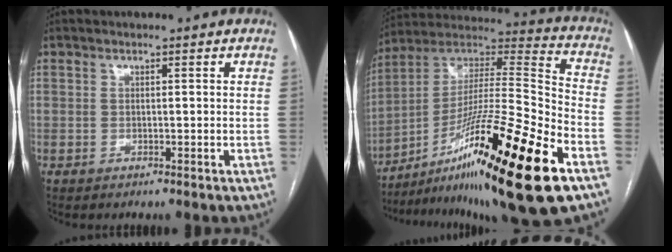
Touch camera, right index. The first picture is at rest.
{"total": 28.3, "force": [-14.2, 1.4, 24.4], "torque": [-0.380, -0.018, -0.237]}